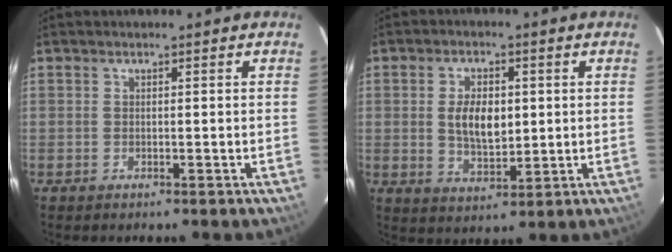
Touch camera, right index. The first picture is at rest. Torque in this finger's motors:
{"motor_torque": [0.25, 0.07, 0.30, 0.09]}